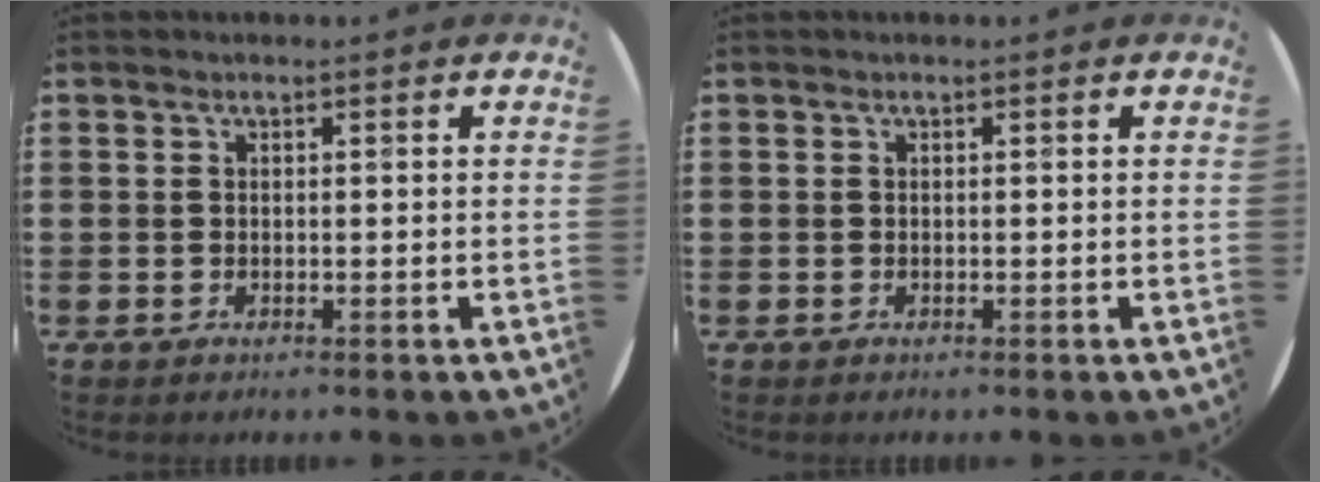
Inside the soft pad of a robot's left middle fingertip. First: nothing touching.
{"total": 0.0}